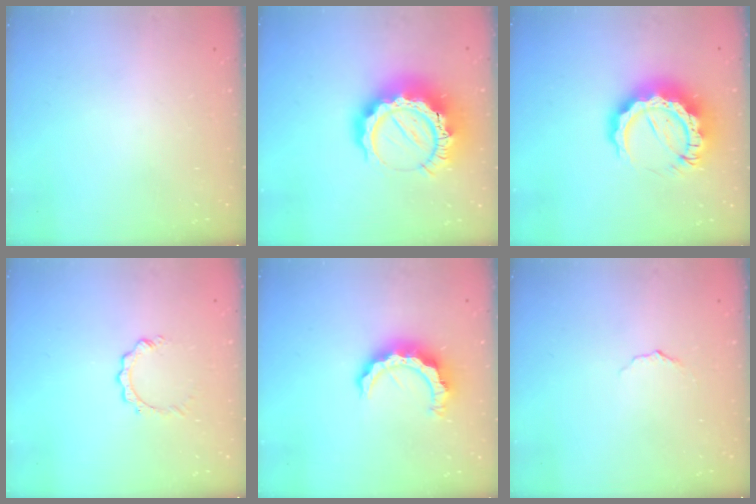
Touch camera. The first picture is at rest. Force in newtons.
{"total": 18.2, "press": 18.1, "slide": 1.7}
{"total": 14.6, "press": 14.4, "slide": 1.8}
{"total": 2.9, "press": 2.9, "slide": 0.3}
{"total": 10.1, "press": 10.0, "slide": 1.1}
{"total": 3.9, "press": 3.9, "slide": 0.4}